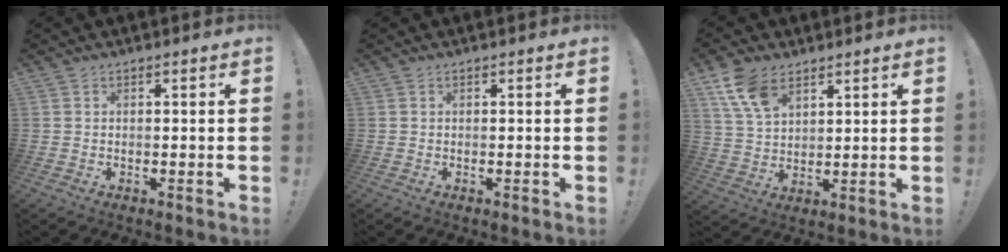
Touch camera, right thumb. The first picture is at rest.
{"total": 0.0}
{"total": 10.5, "force": [6.3, 6.0, 5.9], "torque": [-0.104, -0.024, 0.124]}